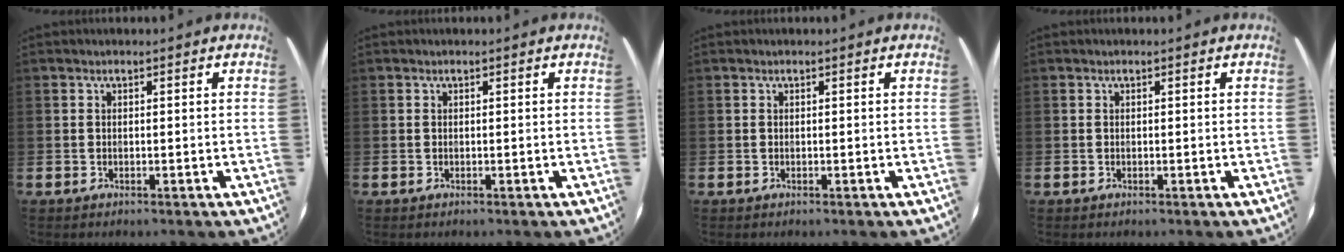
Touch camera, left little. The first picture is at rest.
{"total": 0.0}
{"total": 0.0}
{"total": 0.0}